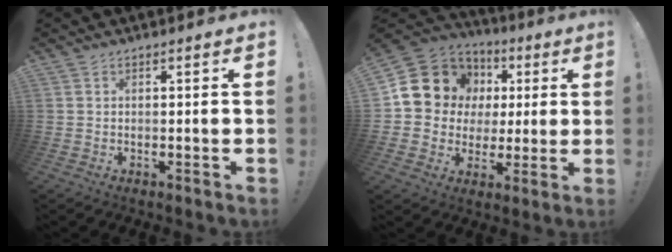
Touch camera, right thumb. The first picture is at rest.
{"total": 14.3, "force": [5.1, 12.5, 4.7], "torque": [-0.070, -0.023, 0.122]}